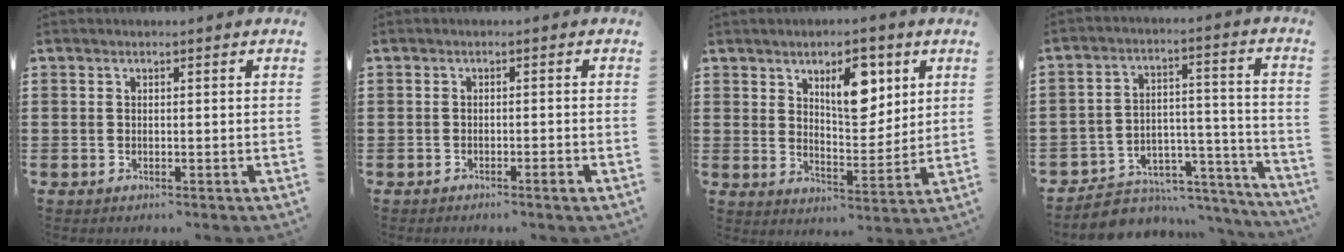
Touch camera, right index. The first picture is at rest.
{"total": 1.4, "force": [-1.0, 0.0, 1.0], "torque": [-0.017, -0.006, -0.017]}
{"total": 8.5, "force": [4.1, 4.3, 6.0], "torque": [-0.085, -0.007, 0.065]}
{"total": 4.4, "force": [-3.6, 2.5, 0.5], "torque": [-0.019, 0.007, -0.071]}